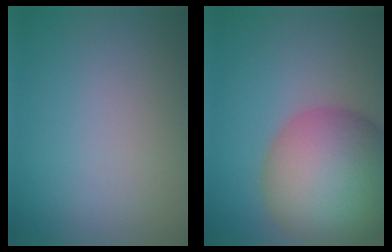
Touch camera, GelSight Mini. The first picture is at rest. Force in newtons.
{"total": 13.0, "press": 13.0, "slide": 0.5}